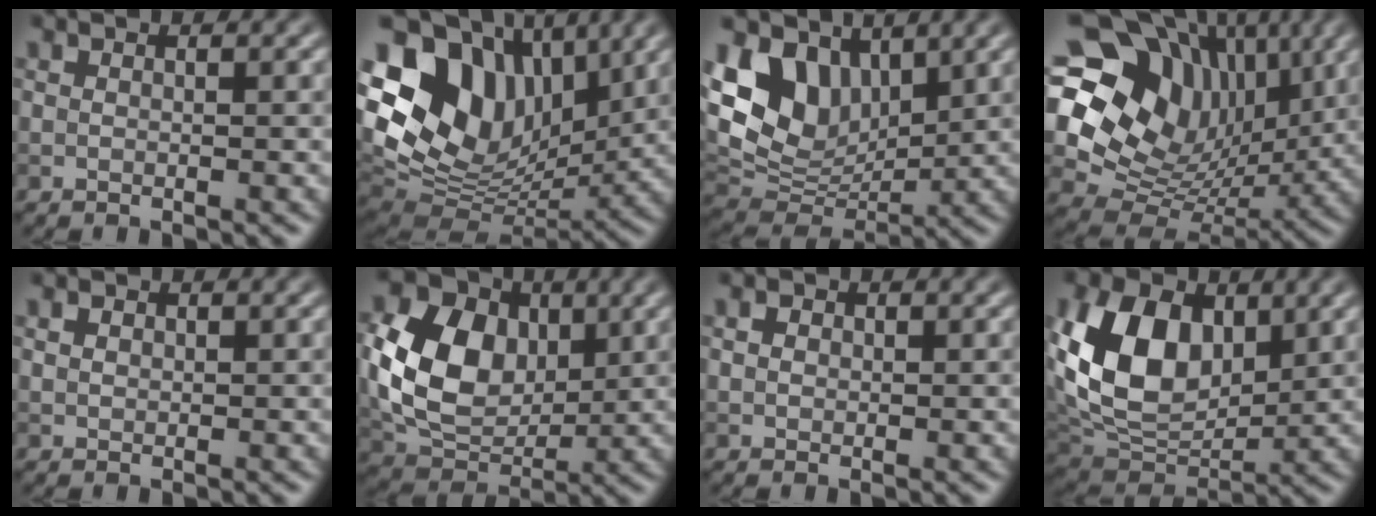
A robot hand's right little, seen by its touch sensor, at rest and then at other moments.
{"total": 16.0, "force": [5.5, 11.3, 10.0], "torque": [-0.188, 0.024, 0.111]}
{"total": 9.0, "force": [4.1, 6.1, 5.2], "torque": [-0.114, -0.010, 0.076]}
{"total": 15.0, "force": [4.9, 11.4, 8.5], "torque": [-0.169, 0.013, 0.095]}
{"total": 0.9, "force": [0.3, 0.7, 0.4], "torque": [-0.009, 0.001, 0.006]}
{"total": 10.4, "force": [1.1, 7.7, 6.9], "torque": [-0.158, -0.004, 0.021]}
{"total": 1.3, "force": [0.4, 1.1, 0.6], "torque": [-0.012, 0.002, 0.000]}
{"total": 10.7, "force": [2.5, 7.3, 7.3], "torque": [-0.162, -0.006, 0.046]}